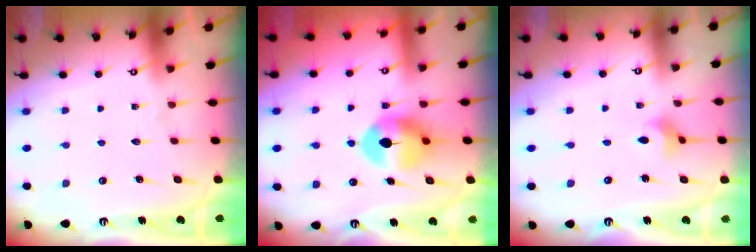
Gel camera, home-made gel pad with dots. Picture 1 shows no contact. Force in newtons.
{"total": 9.3, "press": 9.3, "slide": 0.4}
{"total": 2.5, "press": 2.4, "slide": 0.5}